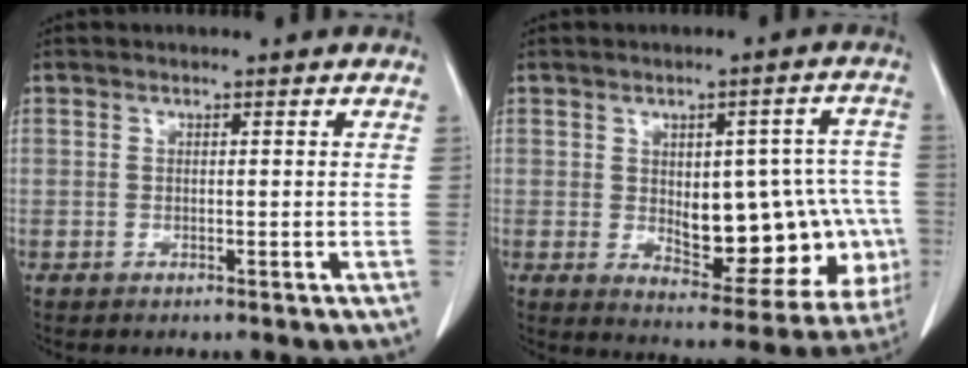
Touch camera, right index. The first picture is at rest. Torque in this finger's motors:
{"motor_torque": [0.31, 0.13, 0.22, 0.03]}